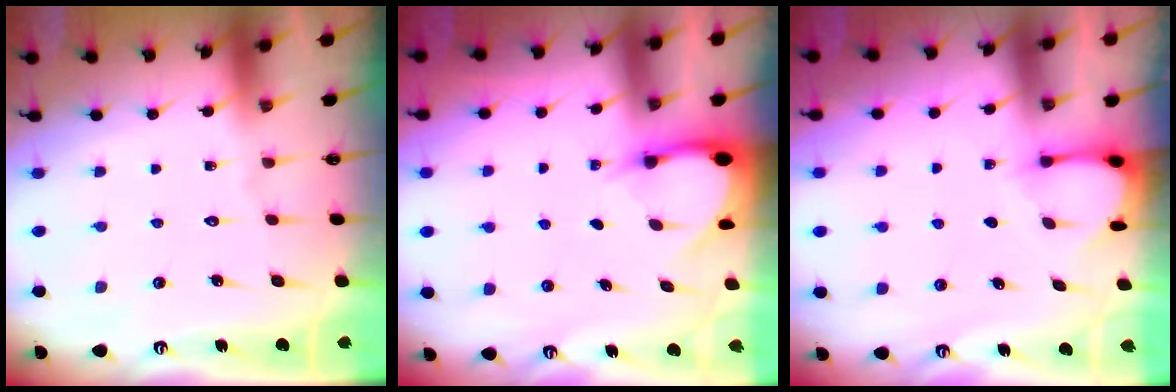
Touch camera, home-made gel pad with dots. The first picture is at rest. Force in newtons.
{"total": 3.6, "press": 3.6, "slide": 0.2}
{"total": 3.4, "press": 3.4, "slide": 0.3}